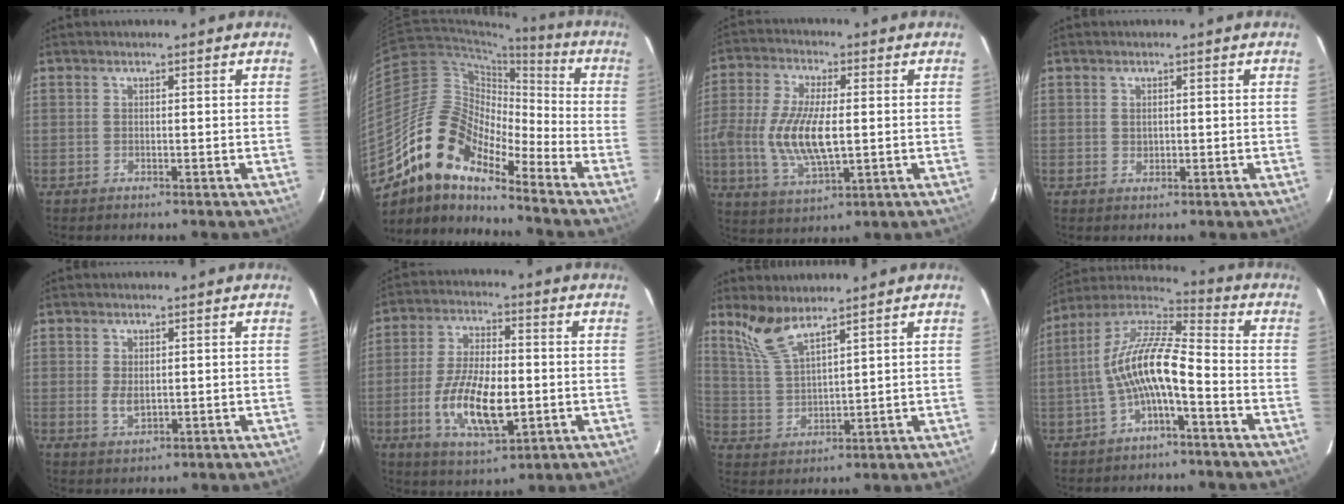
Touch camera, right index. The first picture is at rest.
{"total": 15.4, "force": [-11.6, 5.3, 8.6], "torque": [-0.141, 0.003, -0.235]}
{"total": 13.4, "force": [-1.0, 5.5, 12.1], "torque": [-0.251, -0.007, -0.019]}
{"total": 1.2, "force": [0.2, 1.1, 0.3], "torque": [-0.003, 0.001, 0.006]}
{"total": 2.9, "force": [0.2, 1.8, 2.3], "torque": [-0.043, -0.004, 0.007]}
{"total": 13.8, "force": [-3.2, 5.9, 12.0], "torque": [-0.240, -0.010, -0.052]}
{"total": 7.3, "force": [5.8, 1.5, 4.1], "torque": [-0.091, 0.001, 0.132]}
{"total": 12.4, "force": [-3.6, 3.2, 11.4], "torque": [-0.233, 0.014, -0.070]}